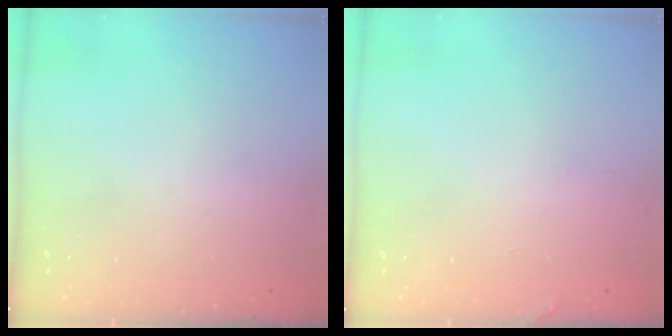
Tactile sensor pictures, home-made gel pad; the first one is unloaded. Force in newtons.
{"total": 1.9, "press": 1.9, "slide": 0.2}